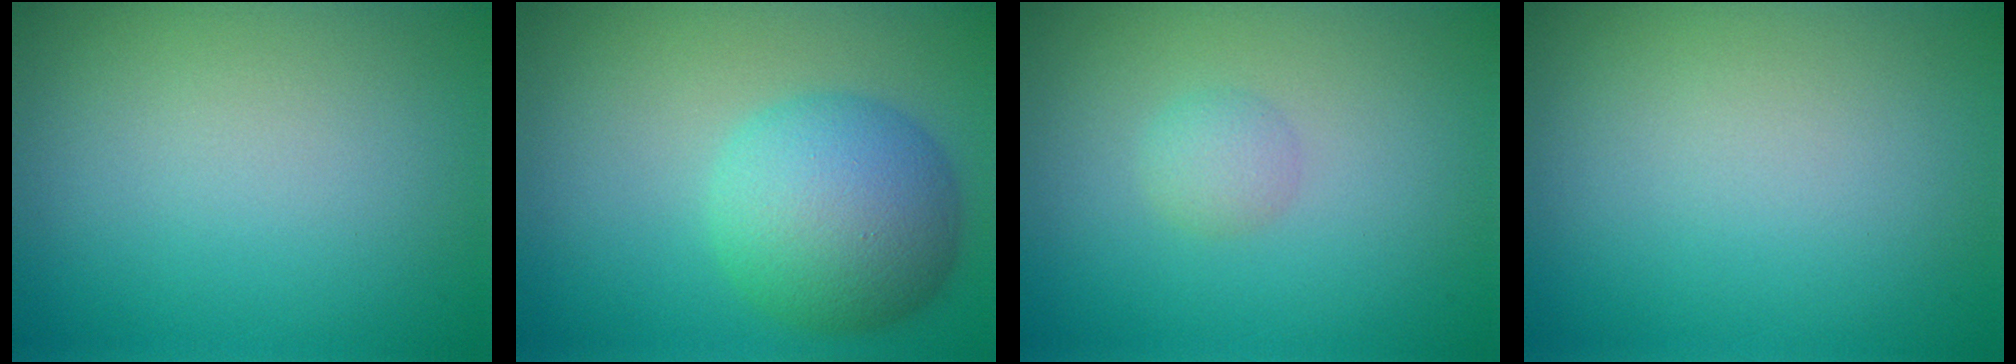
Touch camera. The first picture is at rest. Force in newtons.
{"total": 6.8, "press": 6.8, "slide": 0.2}
{"total": 1.3, "press": 1.3, "slide": 0.1}
{"total": 0.0}